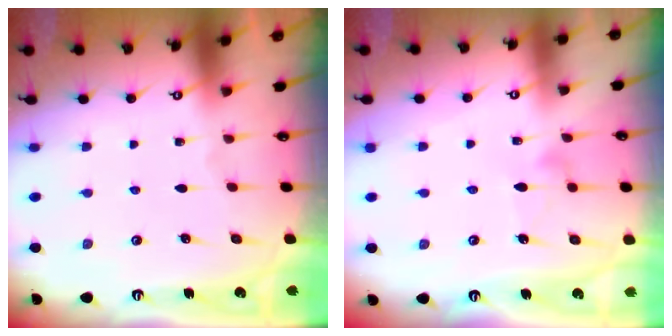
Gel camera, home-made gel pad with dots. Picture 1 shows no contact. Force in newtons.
{"total": 7.7, "press": 7.7, "slide": 0.4}